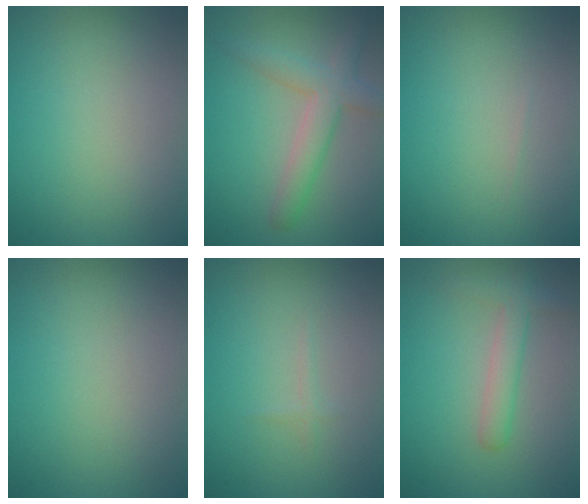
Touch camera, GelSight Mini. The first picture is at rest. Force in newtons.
{"total": 4.0, "press": 4.0, "slide": 0.3}
{"total": 0.0}
{"total": 0.0}
{"total": 0.6, "press": 0.6, "slide": 0.0}
{"total": 2.7, "press": 2.7, "slide": 0.1}